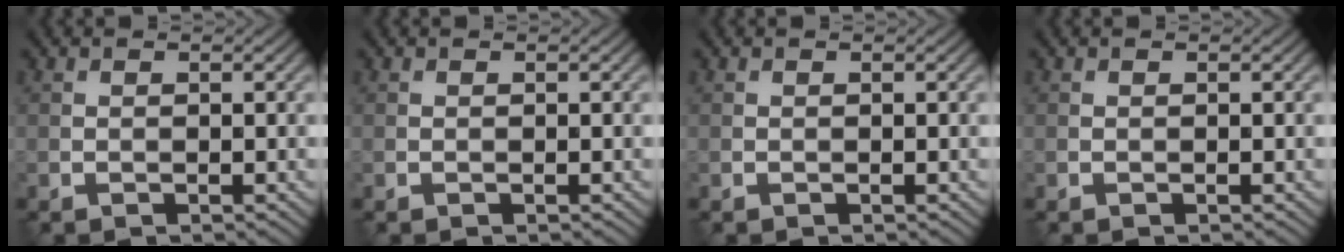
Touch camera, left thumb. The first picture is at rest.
{"total": 0.0}
{"total": 0.0}
{"total": 0.0}